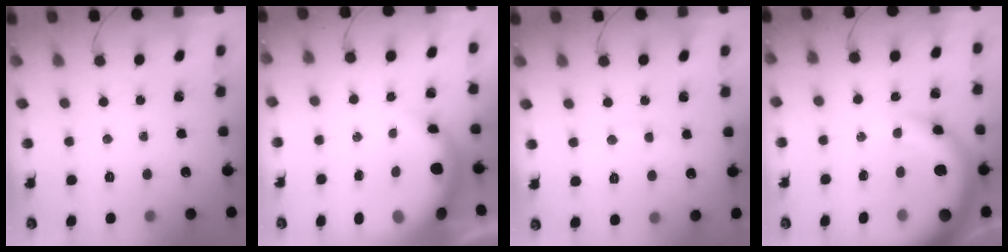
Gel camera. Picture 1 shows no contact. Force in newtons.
{"total": 10.5, "press": 10.2, "slide": 2.6}
{"total": 7.8, "press": 7.7, "slide": 1.3}
{"total": 13.5, "press": 13.2, "slide": 2.5}